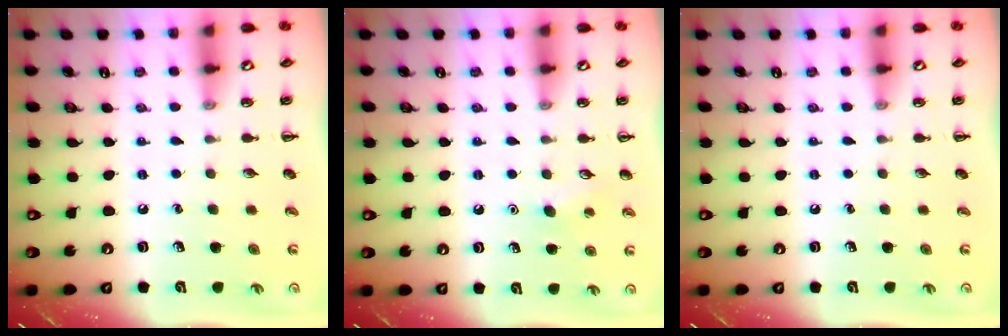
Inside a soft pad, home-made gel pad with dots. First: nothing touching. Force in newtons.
{"total": 6.4, "press": 6.1, "slide": 1.9}
{"total": 0.0}